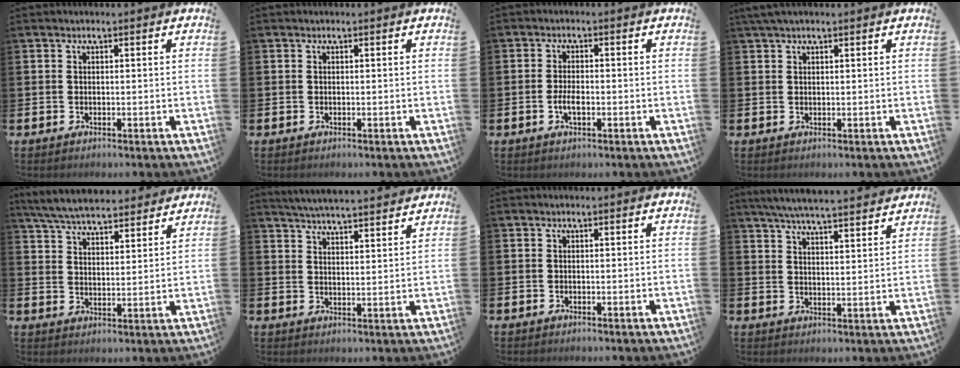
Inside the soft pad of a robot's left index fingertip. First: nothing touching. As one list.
[{"total": 0.0}, {"total": 2.4, "force": [-0.6, 1.1, 2.1], "torque": [-0.033, 0.000, -0.013]}, {"total": 1.9, "force": [1.5, 0.4, 1.1], "torque": [-0.018, 0.004, 0.025]}, {"total": 6.5, "force": [6.3, 1.0, 1.5], "torque": [-0.055, -0.032, 0.112]}, {"total": 5.2, "force": [5.1, -0.3, 0.5], "torque": [-0.031, -0.031, 0.092]}, {"total": 0.0}, {"total": 6.2, "force": [6.0, -0.2, 1.5], "torque": [-0.046, -0.038, 0.106]}]